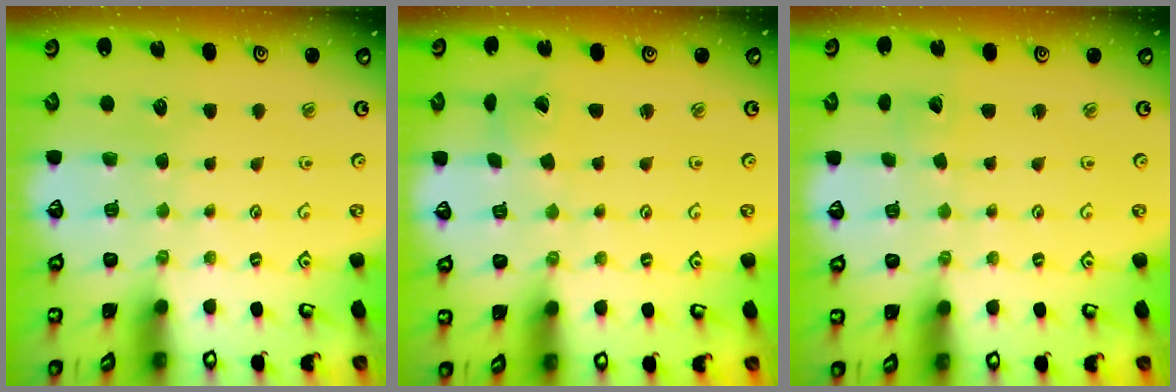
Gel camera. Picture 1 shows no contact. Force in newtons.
{"total": 2.2, "press": 2.2, "slide": 0.3}
{"total": 2.4, "press": 2.4, "slide": 0.3}